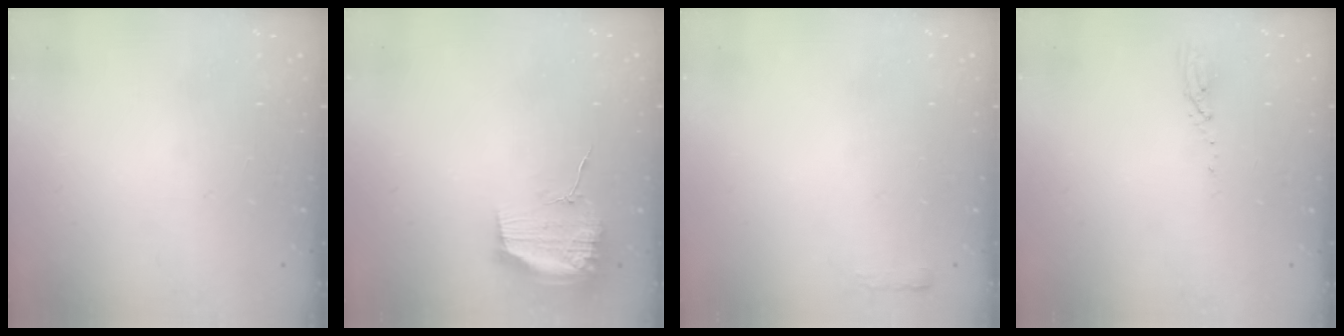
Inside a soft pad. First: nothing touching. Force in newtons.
{"total": 13.9, "press": 13.9, "slide": 0.1}
{"total": 2.4, "press": 2.4, "slide": 0.4}
{"total": 3.0, "press": 2.9, "slide": 0.3}